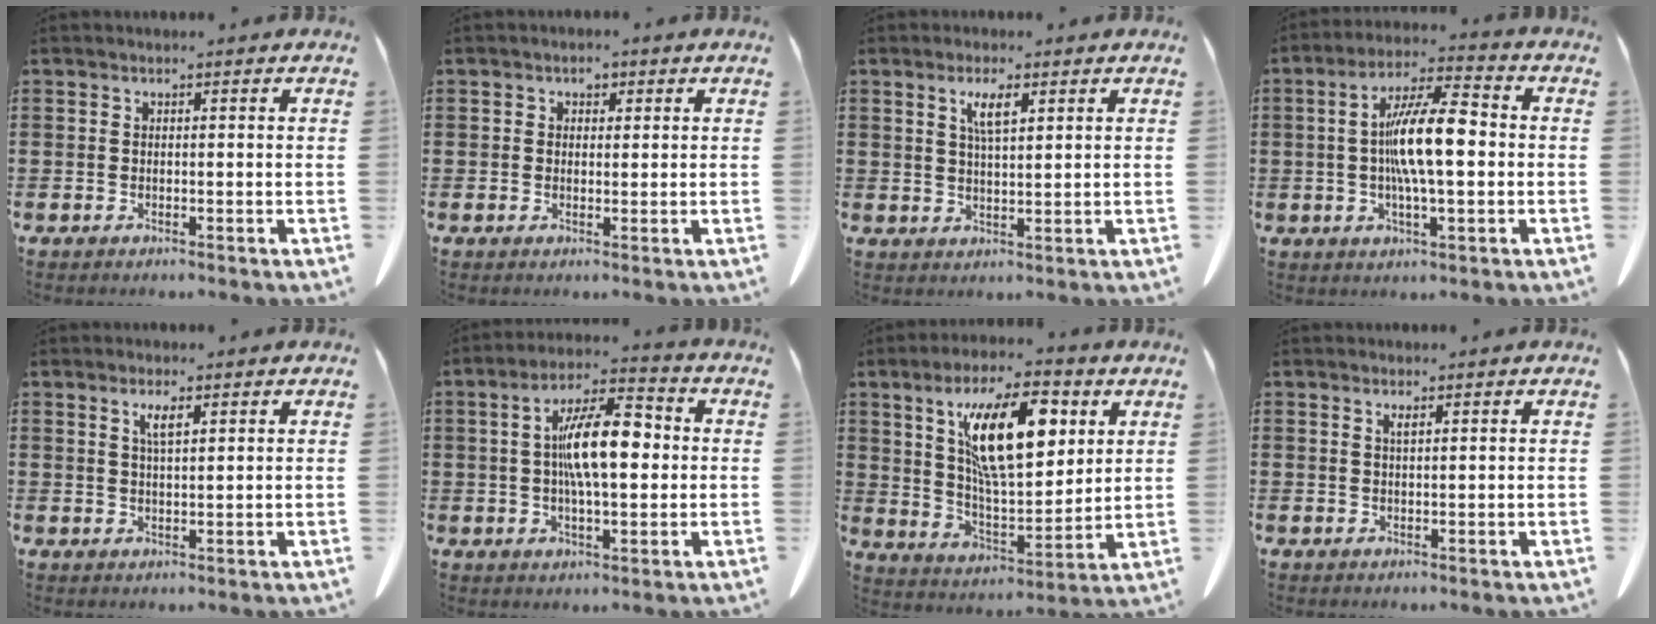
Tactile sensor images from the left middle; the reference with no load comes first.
{"total": 1.5, "force": [0.5, 1.2, 0.8], "torque": [-0.011, 0.002, 0.007]}
{"total": 4.9, "force": [2.6, 1.4, 4.0], "torque": [-0.077, 0.004, 0.041]}
{"total": 10.8, "force": [-0.4, 2.7, 10.5], "torque": [-0.198, 0.005, -0.009]}
{"total": 2.8, "force": [1.3, 0.7, 2.3], "torque": [-0.041, -0.001, 0.021]}
{"total": 10.6, "force": [0.9, 3.7, 9.9], "torque": [-0.181, 0.008, 0.010]}
{"total": 15.0, "force": [6.4, 5.8, 12.3], "torque": [-0.219, -0.005, 0.110]}
{"total": 1.2, "force": [0.5, 0.2, 1.0], "torque": [-0.022, 0.000, 0.010]}